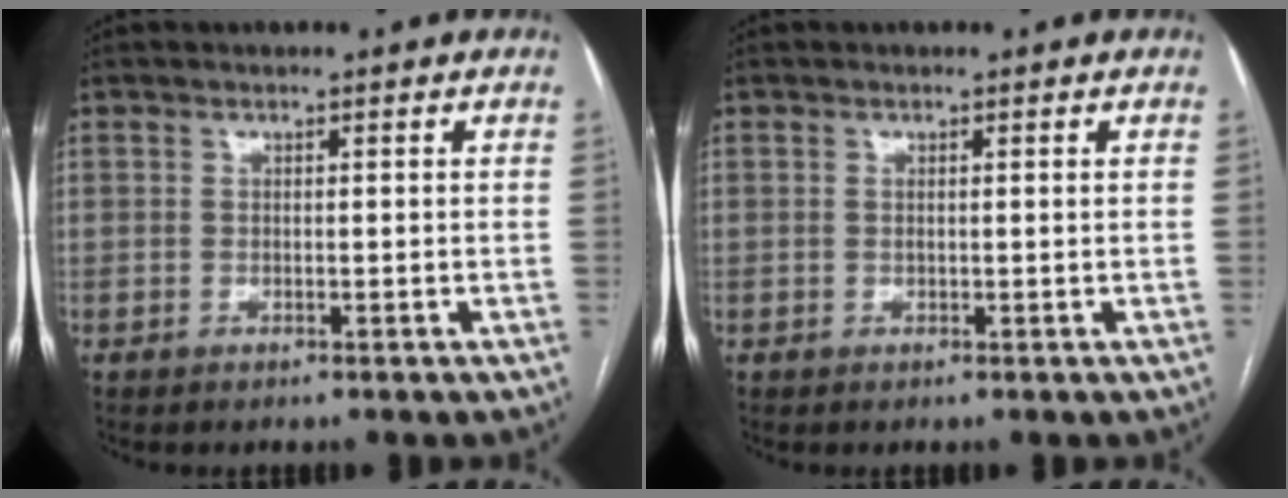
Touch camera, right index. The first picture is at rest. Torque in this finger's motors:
{"motor_torque": [-0.08, 0.22, -0.07, -0.01]}